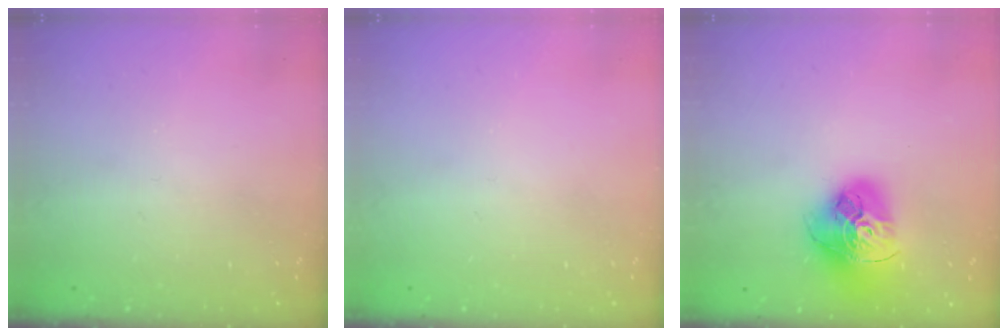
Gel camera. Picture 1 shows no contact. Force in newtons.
{"total": 0.0}
{"total": 18.4, "press": 18.3, "slide": 1.9}